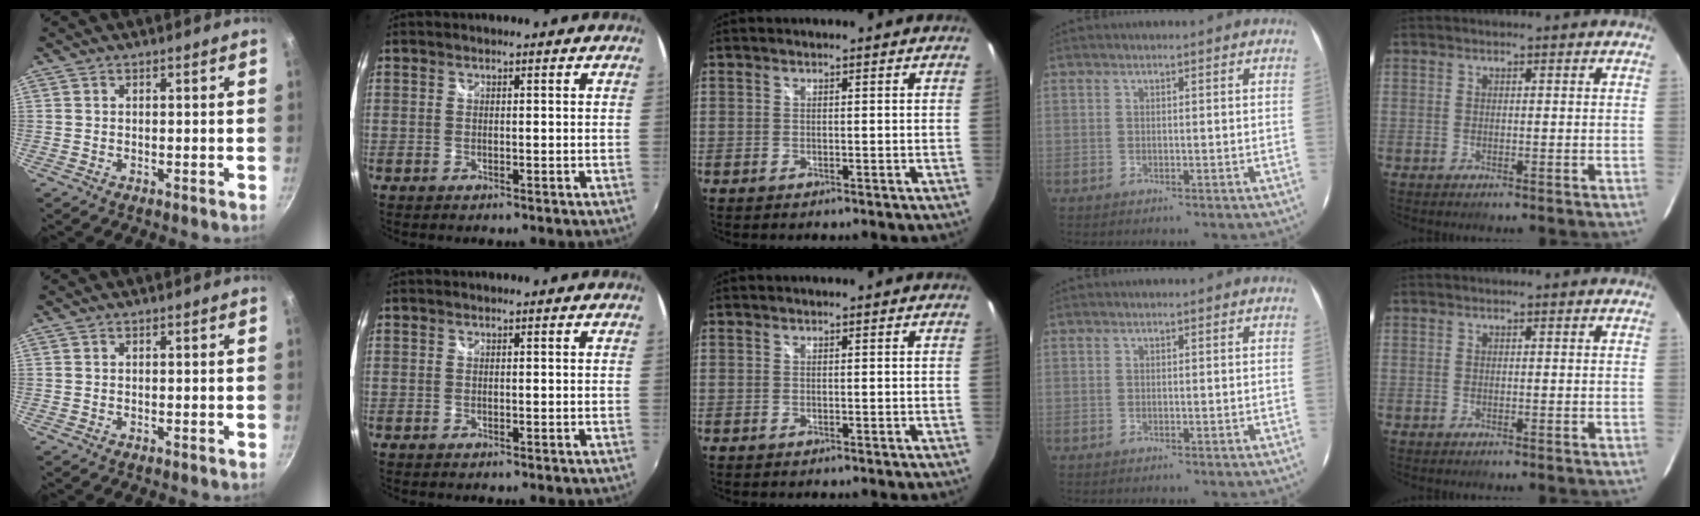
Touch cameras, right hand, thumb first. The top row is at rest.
{}